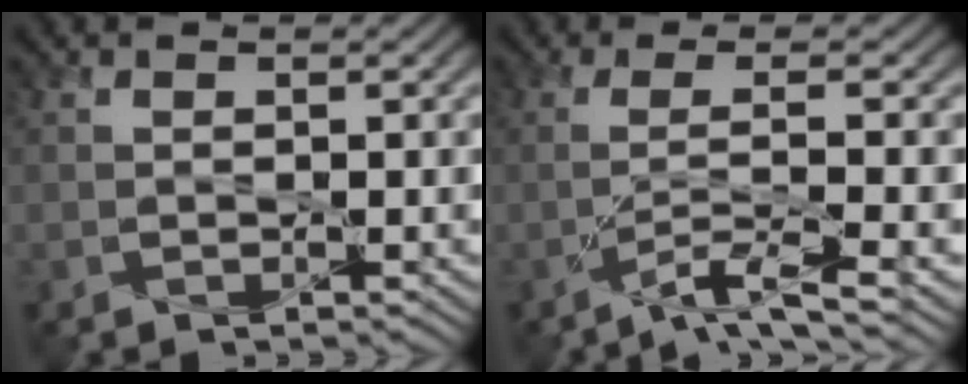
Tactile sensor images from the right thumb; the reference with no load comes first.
{"total": 5.1, "force": [-2.4, 0.3, 4.5], "torque": [-0.069, 0.009, -0.064]}